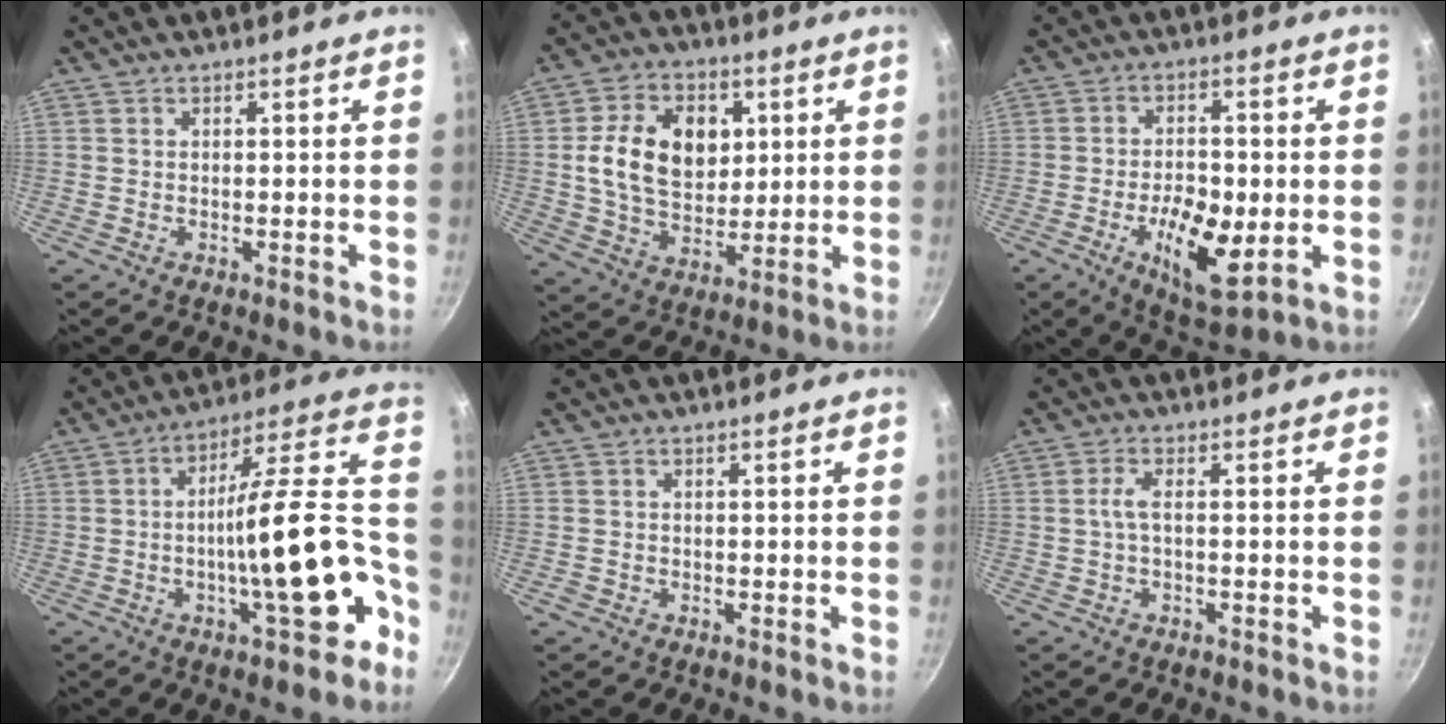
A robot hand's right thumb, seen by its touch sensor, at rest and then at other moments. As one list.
[{"total": 15.1, "force": [3.0, 10.9, 10.1], "torque": [-0.150, -0.002, 0.047]}, {"total": 12.7, "force": [-2.8, 5.7, 11.0], "torque": [-0.167, 0.001, -0.039]}, {"total": 20.9, "force": [-6.8, 6.5, 18.7], "torque": [-0.233, 0.062, -0.106]}, {"total": 0.7, "force": [-0.4, 0.6, 0.1], "torque": [-0.003, 0.002, -0.006]}, {"total": 2.4, "force": [-0.4, 0.5, 2.3], "torque": [-0.061, 0.008, -0.009]}]